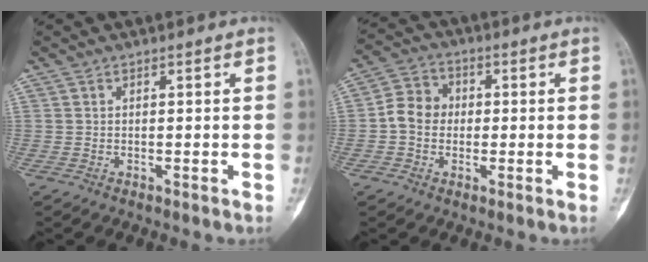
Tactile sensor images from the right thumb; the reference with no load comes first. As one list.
[{"total": 6.7, "force": [-0.5, 5.8, 3.2], "torque": [-0.040, 0.020, -0.022]}]